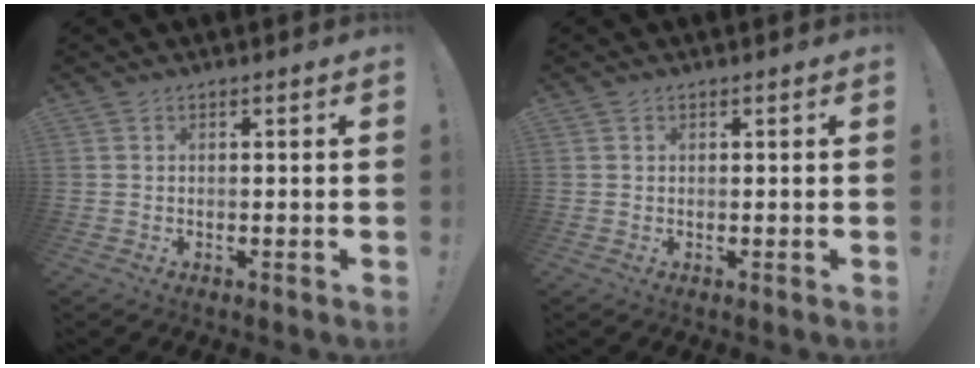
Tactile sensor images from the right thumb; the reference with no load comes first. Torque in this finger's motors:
{"motor_torque": [0.00, -0.20, -0.16, -0.11, 0.03]}